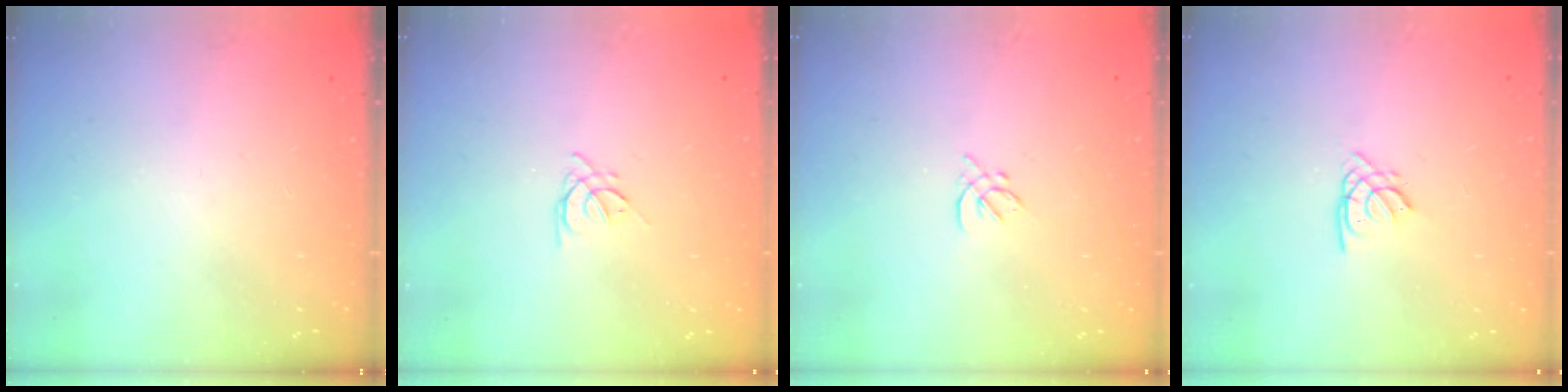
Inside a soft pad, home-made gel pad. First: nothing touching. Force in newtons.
{"total": 2.5, "press": 2.4, "slide": 0.5}
{"total": 2.1, "press": 2.0, "slide": 0.7}
{"total": 1.4, "press": 1.4, "slide": 0.3}